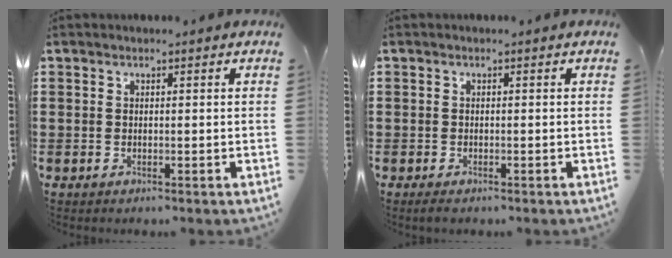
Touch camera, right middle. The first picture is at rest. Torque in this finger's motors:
{"motor_torque": [1.12, 0.31, 0.21, 0.07]}